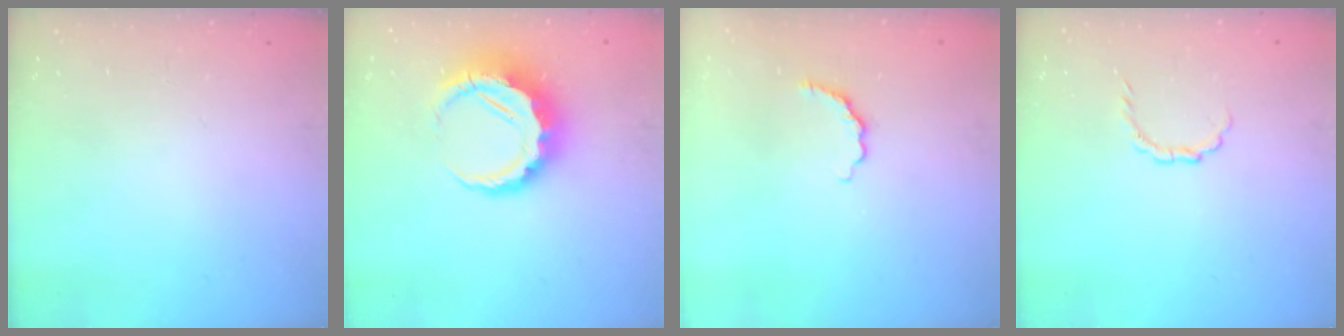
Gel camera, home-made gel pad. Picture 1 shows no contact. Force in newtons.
{"total": 9.9, "press": 9.6, "slide": 2.1}
{"total": 3.7, "press": 3.7, "slide": 0.7}
{"total": 3.1, "press": 3.1, "slide": 0.5}